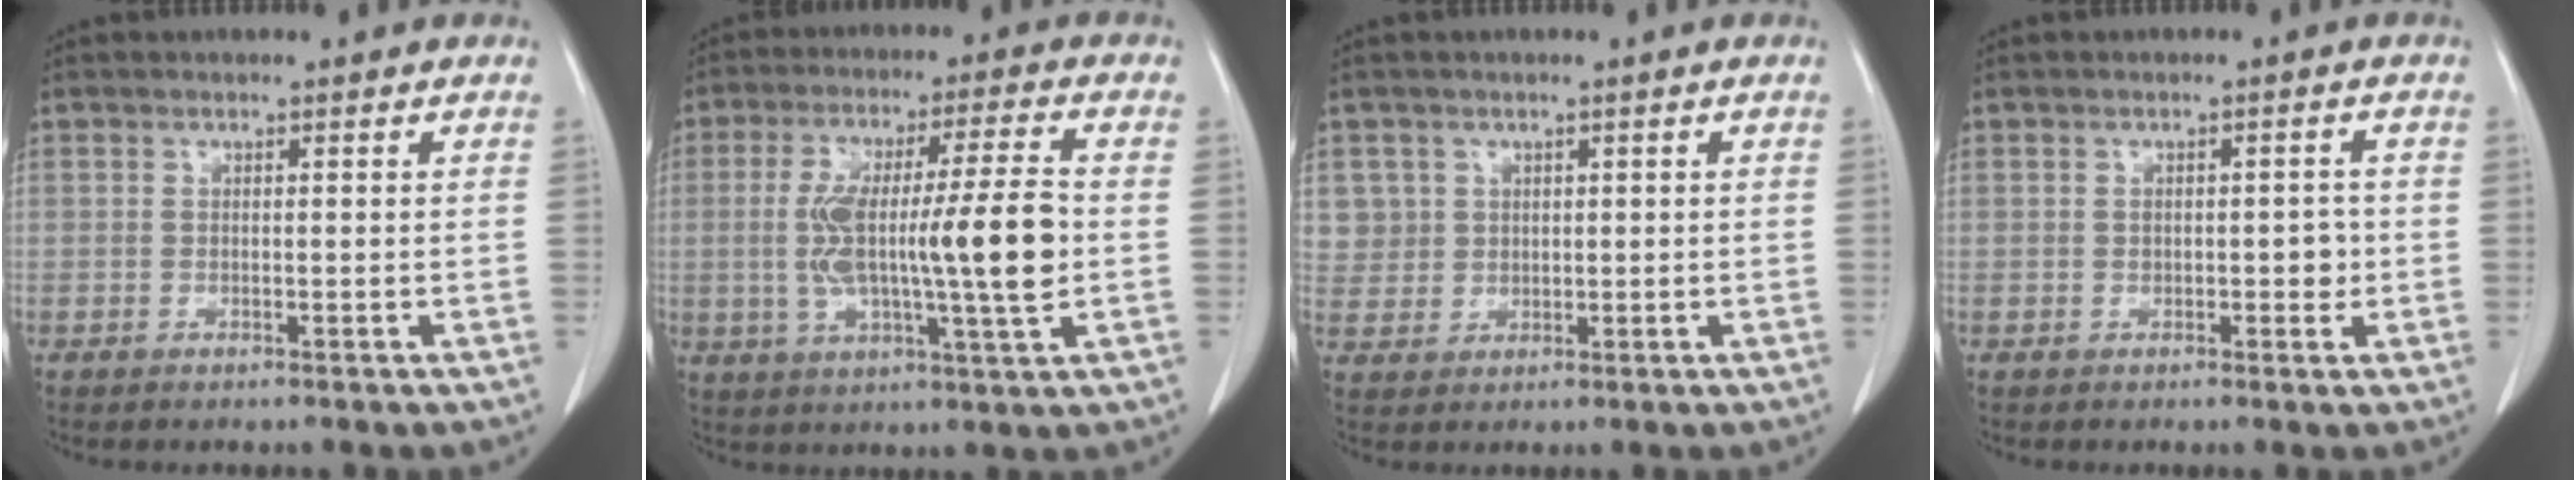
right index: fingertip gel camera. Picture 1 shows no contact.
{"total": 15.2, "force": [-0.8, 1.3, 15.1], "torque": [-0.278, 0.012, -0.013]}
{"total": 4.7, "force": [1.7, 4.4, -0.1], "torque": [0.015, 0.005, 0.037]}
{"total": 2.6, "force": [-0.3, 1.5, 2.1], "torque": [-0.028, 0.004, -0.001]}